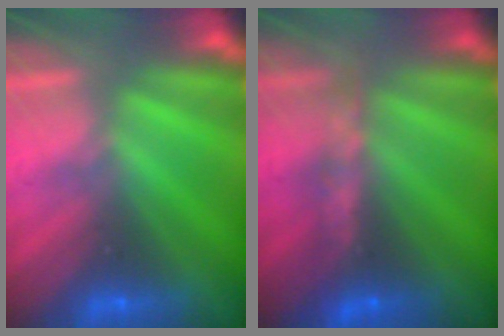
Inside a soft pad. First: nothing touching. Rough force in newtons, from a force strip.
{"total": 9.0}